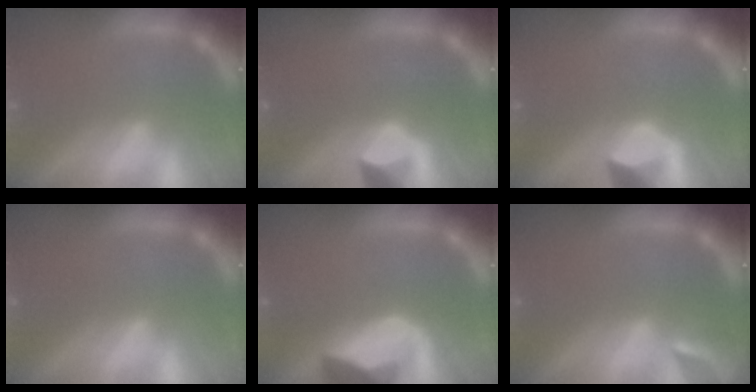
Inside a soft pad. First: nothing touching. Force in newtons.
{"total": 2.4}
{"total": 3.0}
{"total": 0.0}
{"total": 9.4}
{"total": 2.9}